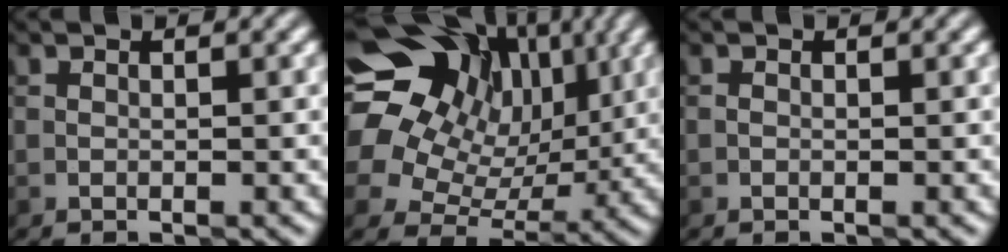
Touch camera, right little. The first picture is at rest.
{"total": 18.4, "force": [8.0, 14.1, 8.8], "torque": [-0.204, 0.058, 0.119]}
{"total": 0.0}